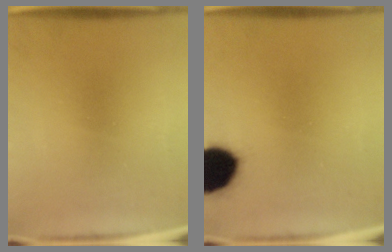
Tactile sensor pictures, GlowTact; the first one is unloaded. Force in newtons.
{"total": 13.9}